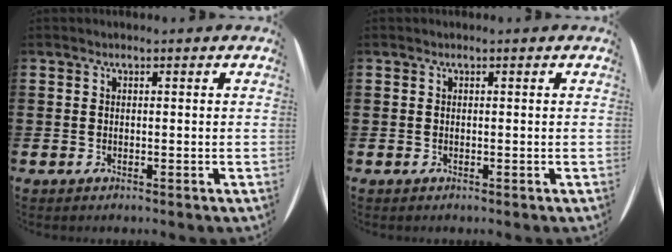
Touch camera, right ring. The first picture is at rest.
{"total": 0.0}